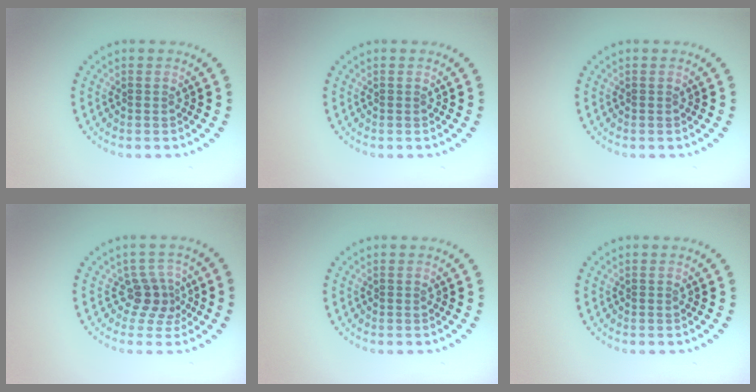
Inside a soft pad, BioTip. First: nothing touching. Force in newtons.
{"total": 0.0}
{"total": 0.0}
{"total": 2.6, "press": 1.8, "slide": 1.8}
{"total": 0.0}
{"total": 0.0}